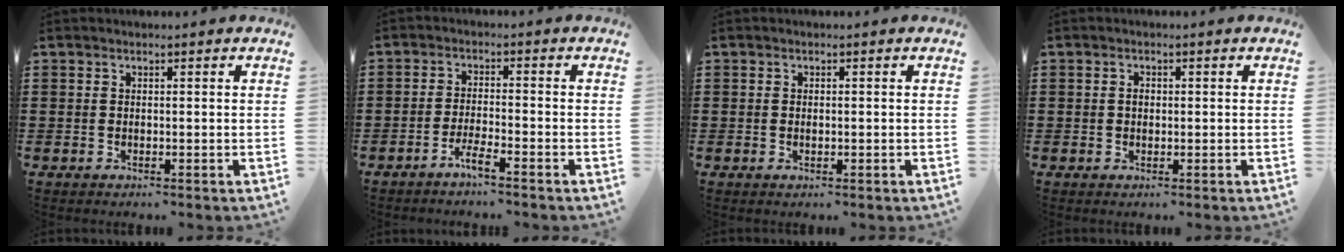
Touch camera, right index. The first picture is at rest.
{"total": 3.0, "force": [-2.6, -0.1, 1.6], "torque": [-0.036, 0.002, -0.051]}
{"total": 0.6, "force": [-0.1, 0.2, 0.5], "torque": [-0.011, -0.002, -0.001]}
{"total": 1.1, "force": [0.0, 0.7, 0.8], "torque": [-0.017, 0.004, 0.000]}